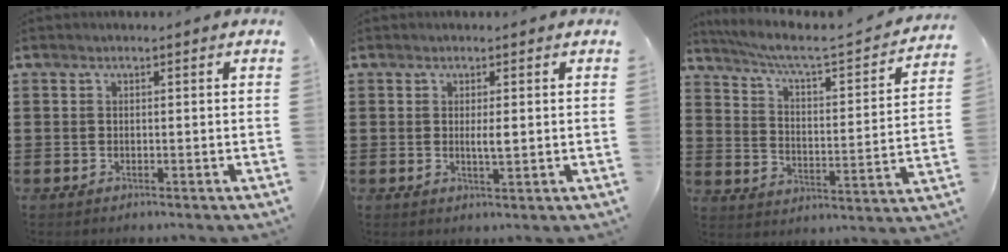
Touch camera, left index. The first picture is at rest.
{"total": 2.0, "force": [0.2, 0.3, 2.0], "torque": [-0.039, -0.003, 0.003]}
{"total": 4.8, "force": [3.8, 0.2, 2.9], "torque": [-0.075, -0.032, 0.054]}